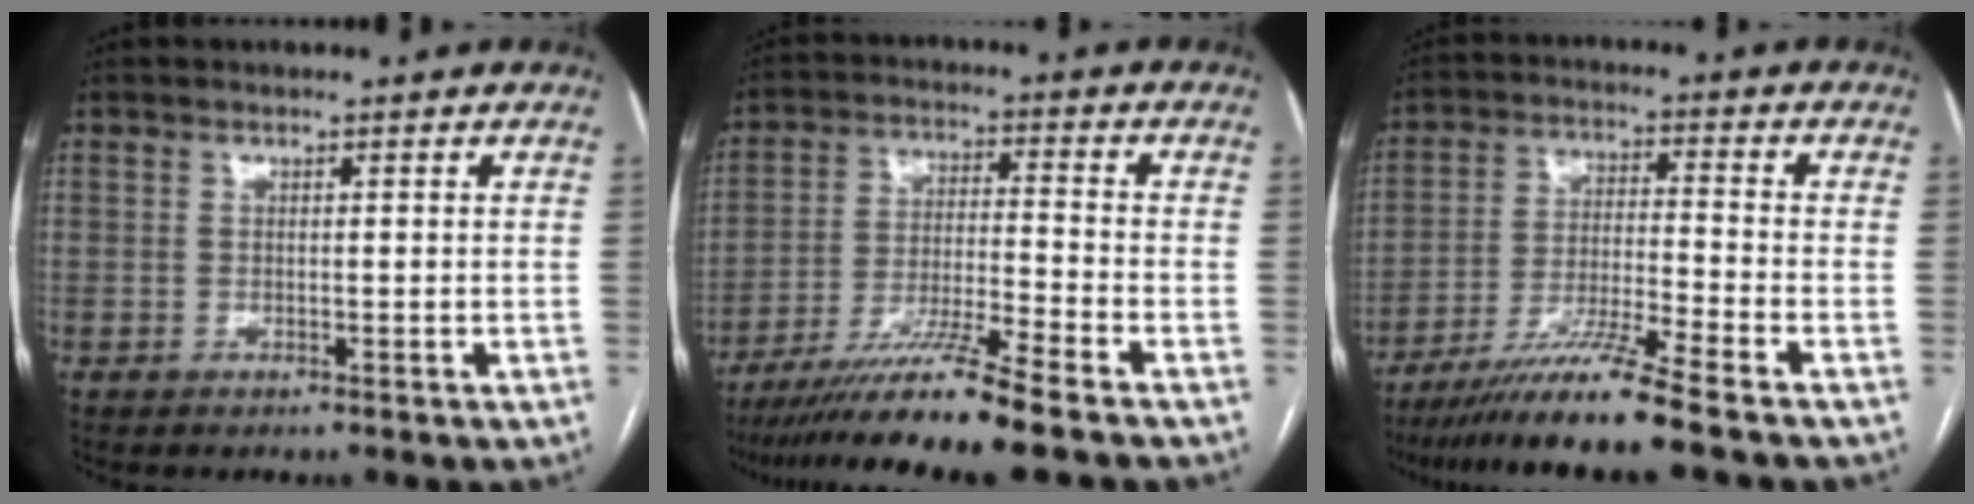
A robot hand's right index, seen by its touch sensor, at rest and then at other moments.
{"total": 11.5, "force": [-9.2, -1.9, 6.7], "torque": [-0.114, -0.030, -0.164]}
{"total": 10.6, "force": [-8.4, -1.9, 6.2], "torque": [-0.109, -0.031, -0.153]}